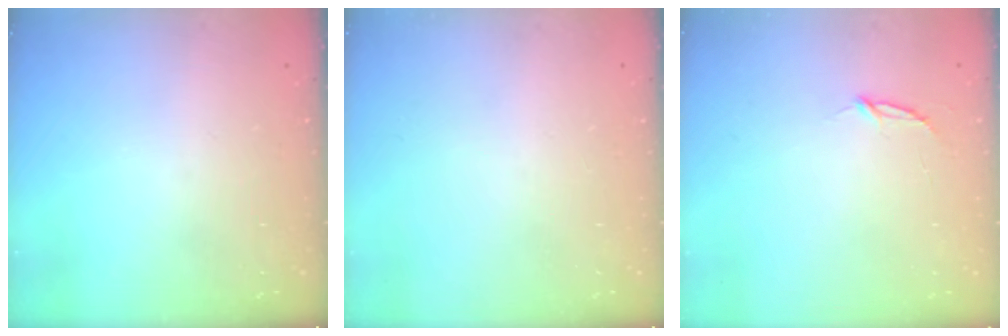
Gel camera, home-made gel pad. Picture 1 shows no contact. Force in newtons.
{"total": 0.0}
{"total": 2.8, "press": 2.8, "slide": 0.3}